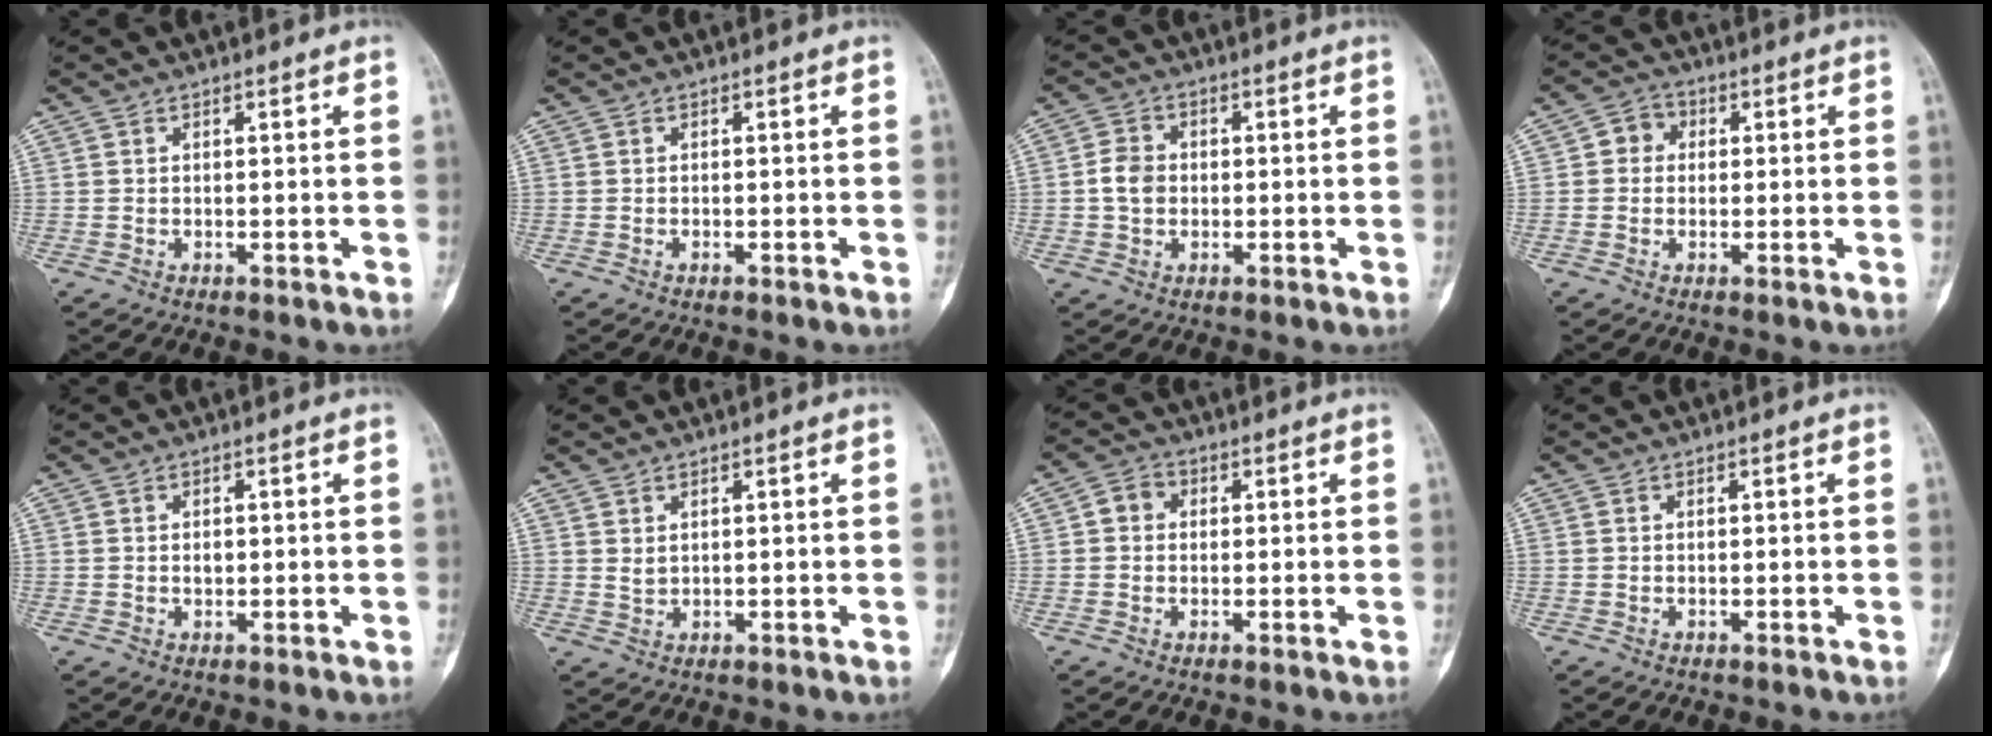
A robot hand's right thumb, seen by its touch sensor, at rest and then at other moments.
{"total": 0.0}
{"total": 4.3, "force": [-0.3, 3.6, 2.5], "torque": [-0.036, 0.009, -0.010]}
{"total": 3.8, "force": [0.4, 3.4, 1.6], "torque": [-0.003, 0.009, -0.002]}
{"total": 1.2, "force": [0.0, 0.9, 0.9], "torque": [-0.010, 0.002, 0.002]}
{"total": 1.4, "force": [0.7, 0.8, 0.9], "torque": [-0.013, -0.005, 0.020]}
{"total": 3.4, "force": [0.4, 3.0, 1.6], "torque": [-0.012, 0.010, -0.001]}
{"total": 0.0}